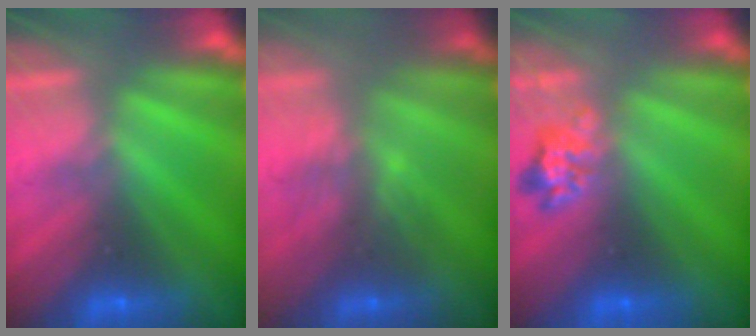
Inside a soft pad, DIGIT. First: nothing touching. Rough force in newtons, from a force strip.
{"total": 2.9}
{"total": 2.4}